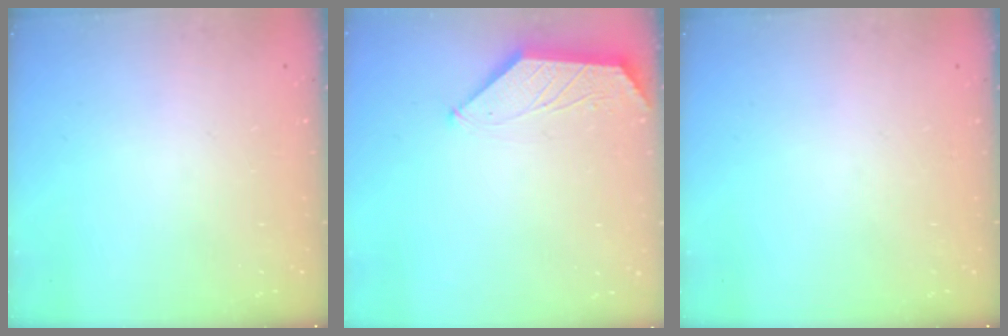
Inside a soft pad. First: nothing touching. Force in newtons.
{"total": 1.1, "press": 1.1, "slide": 0.3}
{"total": 0.0}